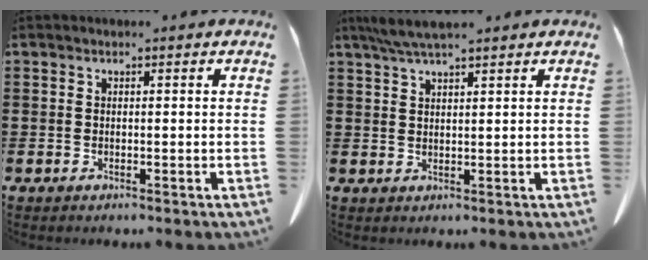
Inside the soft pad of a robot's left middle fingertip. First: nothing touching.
{"total": 4.1, "force": [3.2, 0.3, 2.5], "torque": [-0.056, -0.005, 0.059]}